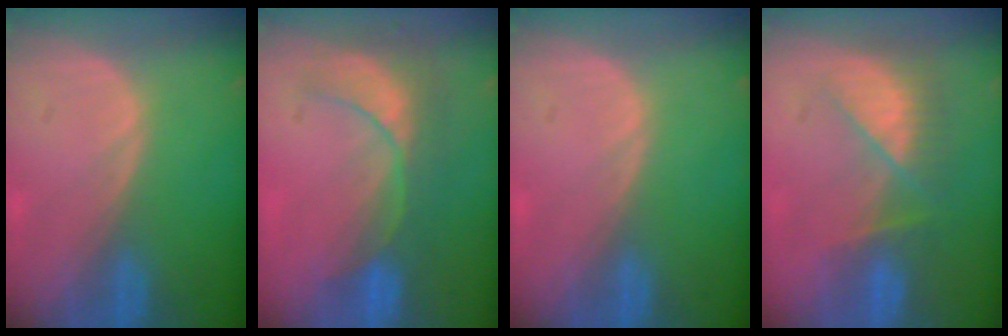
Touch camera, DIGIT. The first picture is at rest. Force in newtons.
{"total": 8.9, "press": 7.7, "slide": 4.5}
{"total": 0.0}
{"total": 7.9, "press": 6.9, "slide": 3.9}